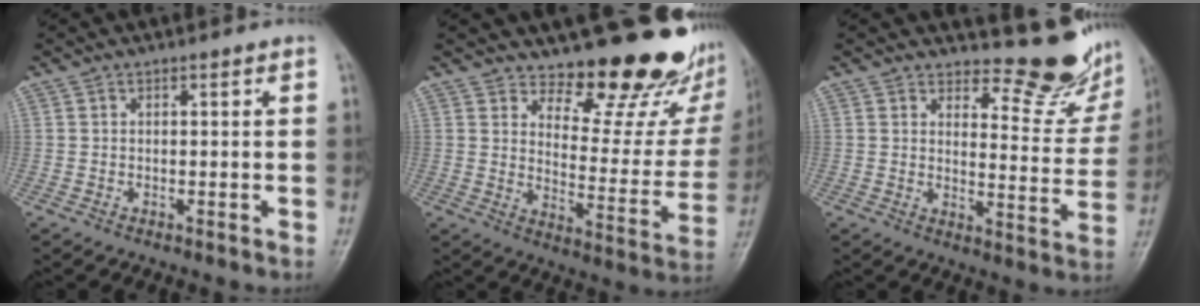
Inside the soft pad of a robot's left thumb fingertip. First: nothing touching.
{"total": 18.9, "force": [15.1, 7.2, 8.8], "torque": [-0.056, -0.133, 0.192]}
{"total": 11.6, "force": [10.7, 3.5, 2.9], "torque": [-0.005, -0.113, 0.124]}